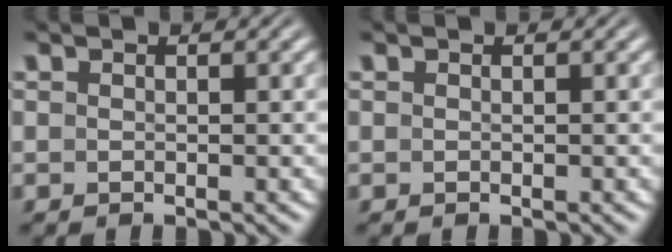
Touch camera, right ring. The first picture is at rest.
{"total": 0.0}